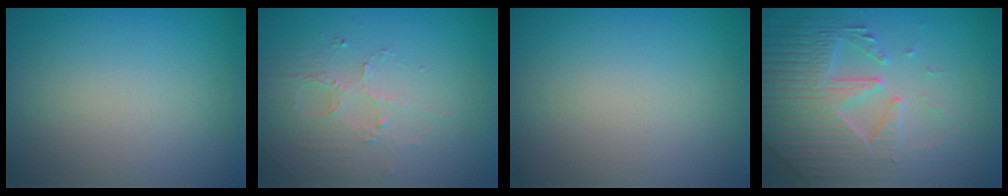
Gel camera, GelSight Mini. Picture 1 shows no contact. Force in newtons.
{"total": 1.9, "press": 1.5, "slide": 1.1}
{"total": 0.0}
{"total": 5.3, "press": 5.0, "slide": 2.0}